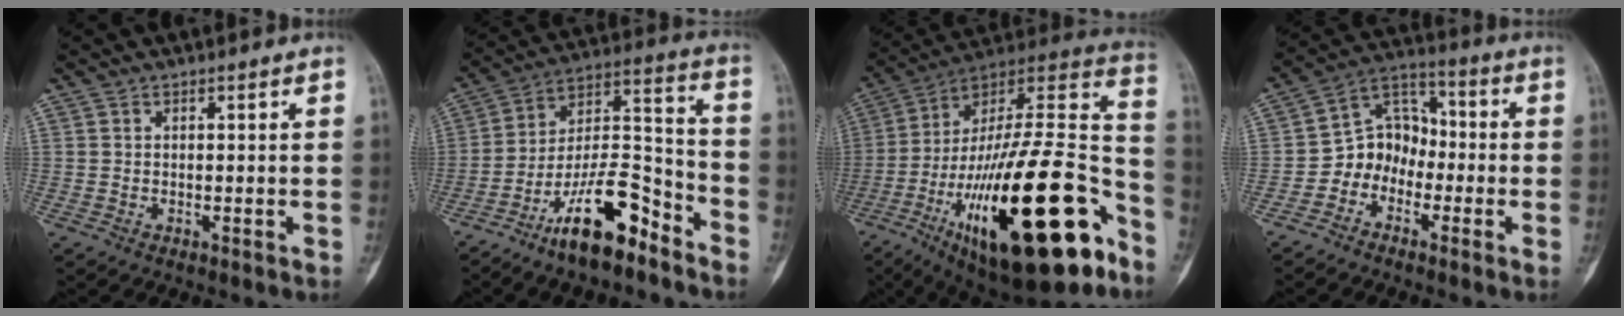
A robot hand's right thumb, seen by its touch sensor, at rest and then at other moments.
{"total": 16.5, "force": [-10.8, 5.6, 11.1], "torque": [-0.187, 0.093, -0.193]}
{"total": 38.8, "force": [-17.0, 13.3, 32.3], "torque": [-0.496, 0.061, -0.266]}
{"total": 8.6, "force": [-3.1, 7.2, 3.6], "torque": [-0.029, 0.062, -0.073]}